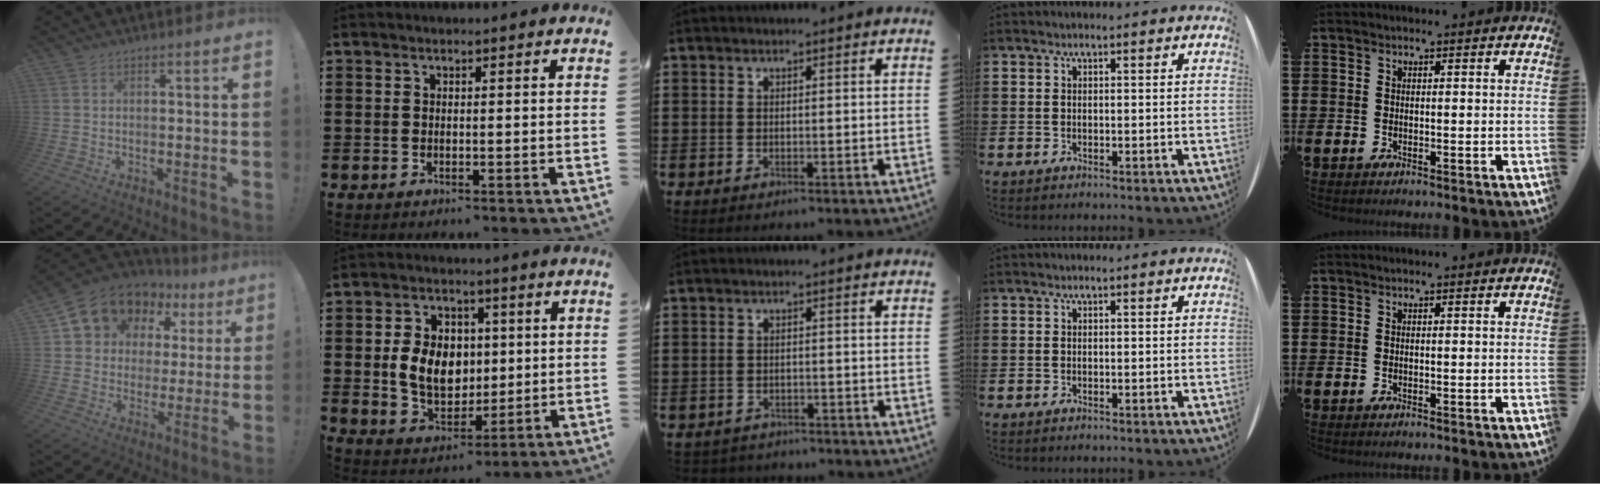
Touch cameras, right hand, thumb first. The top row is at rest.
{"thumb": {"total": 12.6, "force": [7.8, 9.0, 4.0], "torque": [-0.071, -0.054, 0.157]}, "index": {"total": 8.5, "force": [0.4, 6.6, 5.4], "torque": [-0.115, 0.010, 0.003]}, "middle": {"total": 1.8, "force": [-1.8, 0.3, -0.2], "torque": [-0.003, 0.000, -0.041]}}